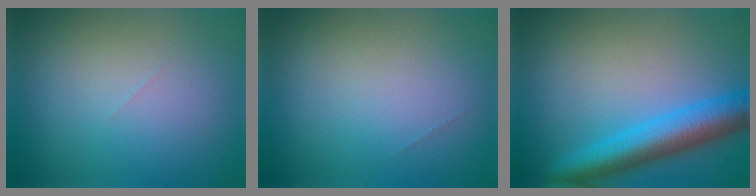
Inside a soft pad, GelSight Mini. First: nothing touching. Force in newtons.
{"total": 0.0}
{"total": 6.6, "press": 6.5, "slide": 0.3}